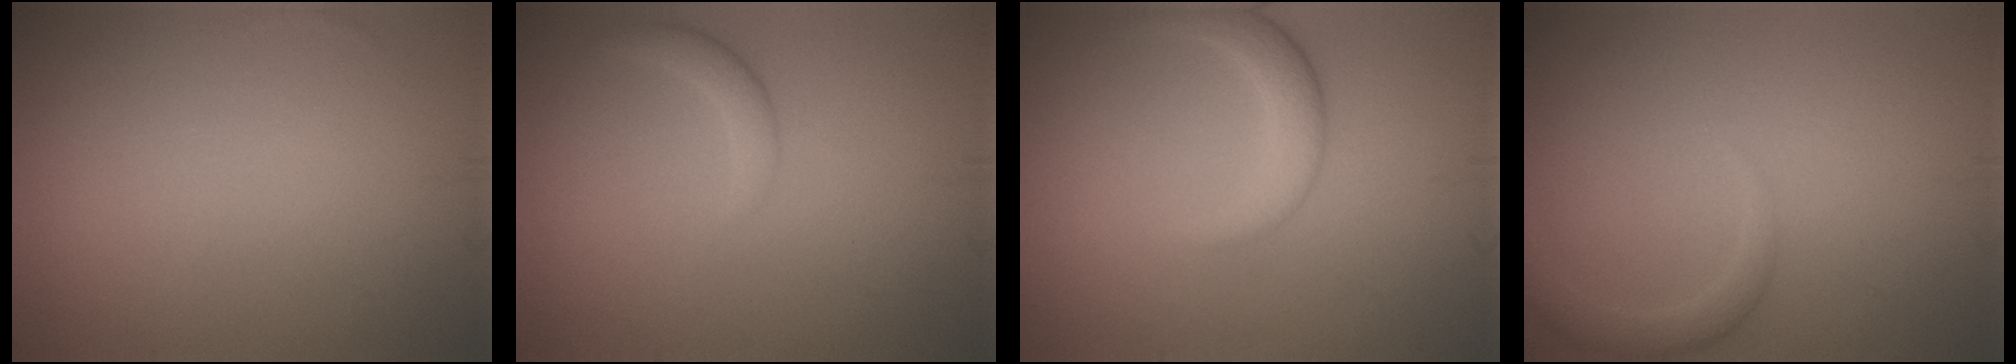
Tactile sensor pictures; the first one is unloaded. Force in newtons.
{"total": 1.4, "press": 1.4, "slide": 0.1}
{"total": 2.7, "press": 2.7, "slide": 0.2}
{"total": 1.8, "press": 1.8, "slide": 0.2}